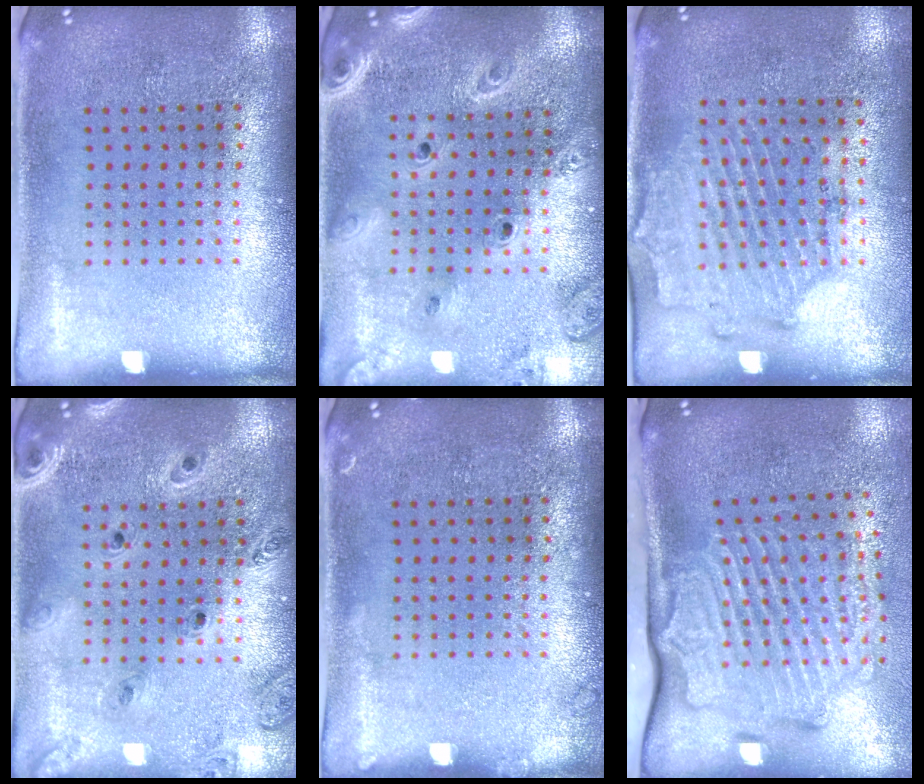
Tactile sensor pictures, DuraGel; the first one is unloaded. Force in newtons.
{"total": 2.5, "press": 2.2, "slide": 1.2}
{"total": 1.7, "press": 1.4, "slide": 0.9}
{"total": 1.4, "press": 1.3, "slide": 0.2}
{"total": 0.7, "press": 0.7, "slide": 0.2}
{"total": 3.1, "press": 2.2, "slide": 2.1}